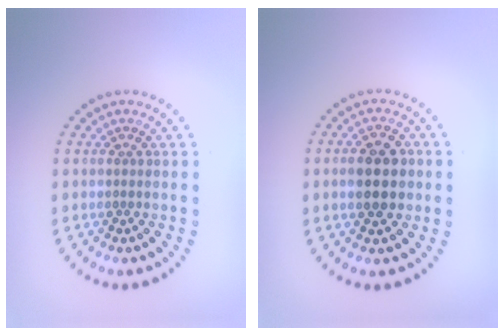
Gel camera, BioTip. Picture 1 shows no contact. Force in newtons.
{"total": 4.5, "press": 4.4, "slide": 0.2}